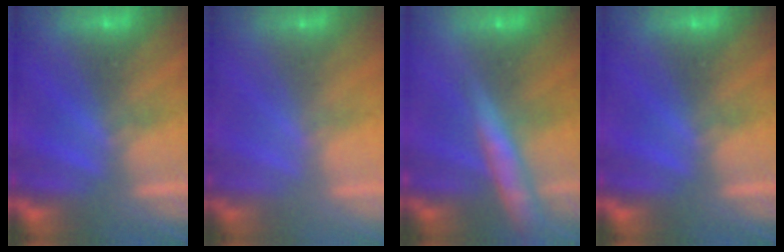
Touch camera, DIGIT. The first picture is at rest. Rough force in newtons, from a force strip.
{"total": 2.1}
{"total": 9.5}
{"total": 0.0}